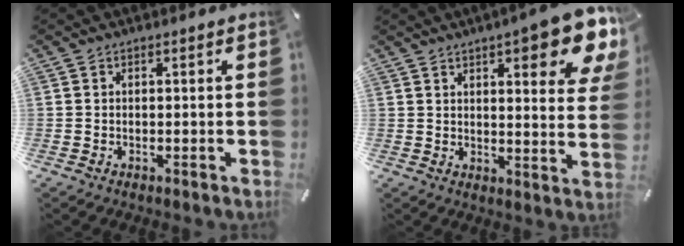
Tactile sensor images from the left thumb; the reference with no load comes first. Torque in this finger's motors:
{"motor_torque": [3.00, 2.01, 1.43, -1.34, 0.14]}